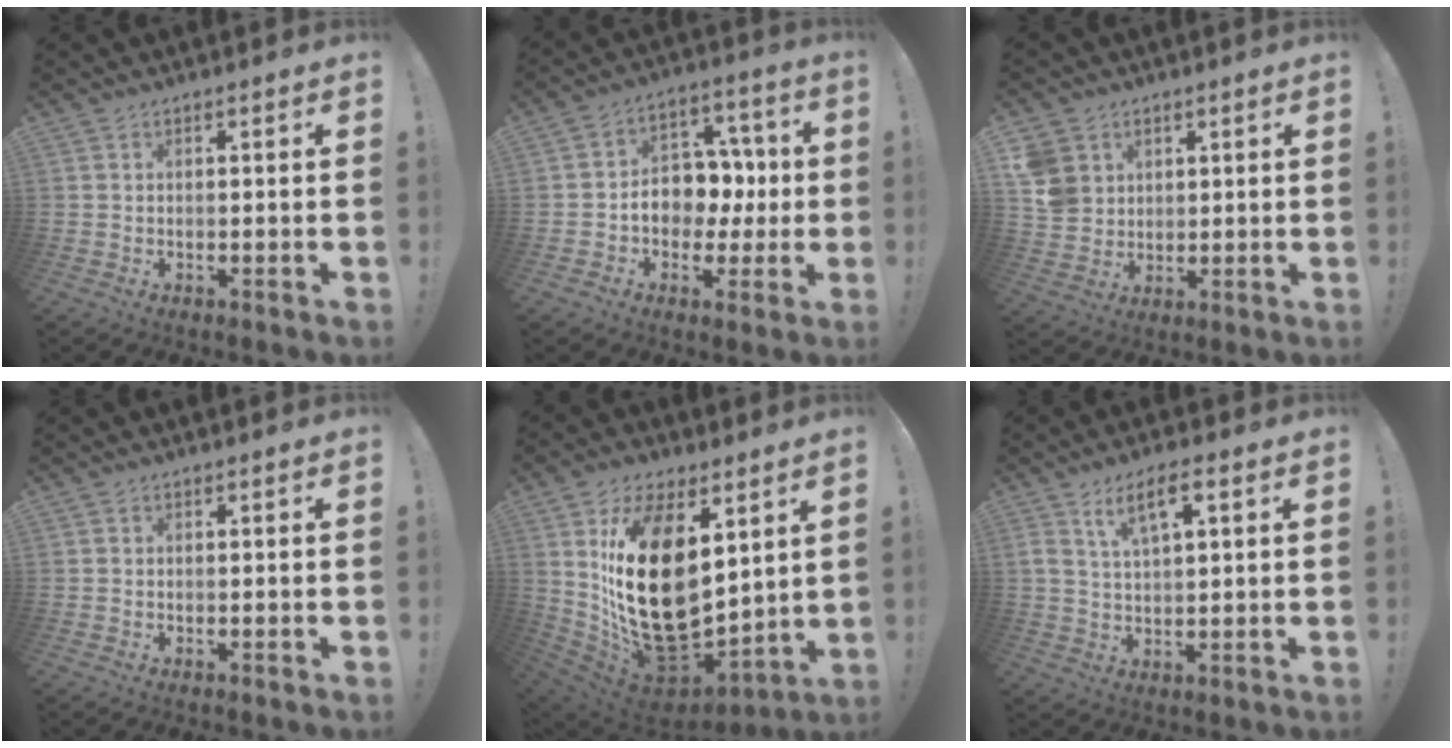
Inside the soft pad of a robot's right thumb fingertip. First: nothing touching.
{"total": 11.1, "force": [-1.4, 9.9, 4.9], "torque": [-0.061, 0.015, -0.011]}
{"total": 7.8, "force": [3.2, 6.8, 2.2], "torque": [-0.046, -0.019, 0.064]}
{"total": 0.0}
{"total": 28.0, "force": [4.2, 16.6, 22.1], "torque": [-0.427, -0.038, 0.093]}
{"total": 7.7, "force": [3.7, 2.6, 6.3], "torque": [-0.114, 0.000, 0.063]}